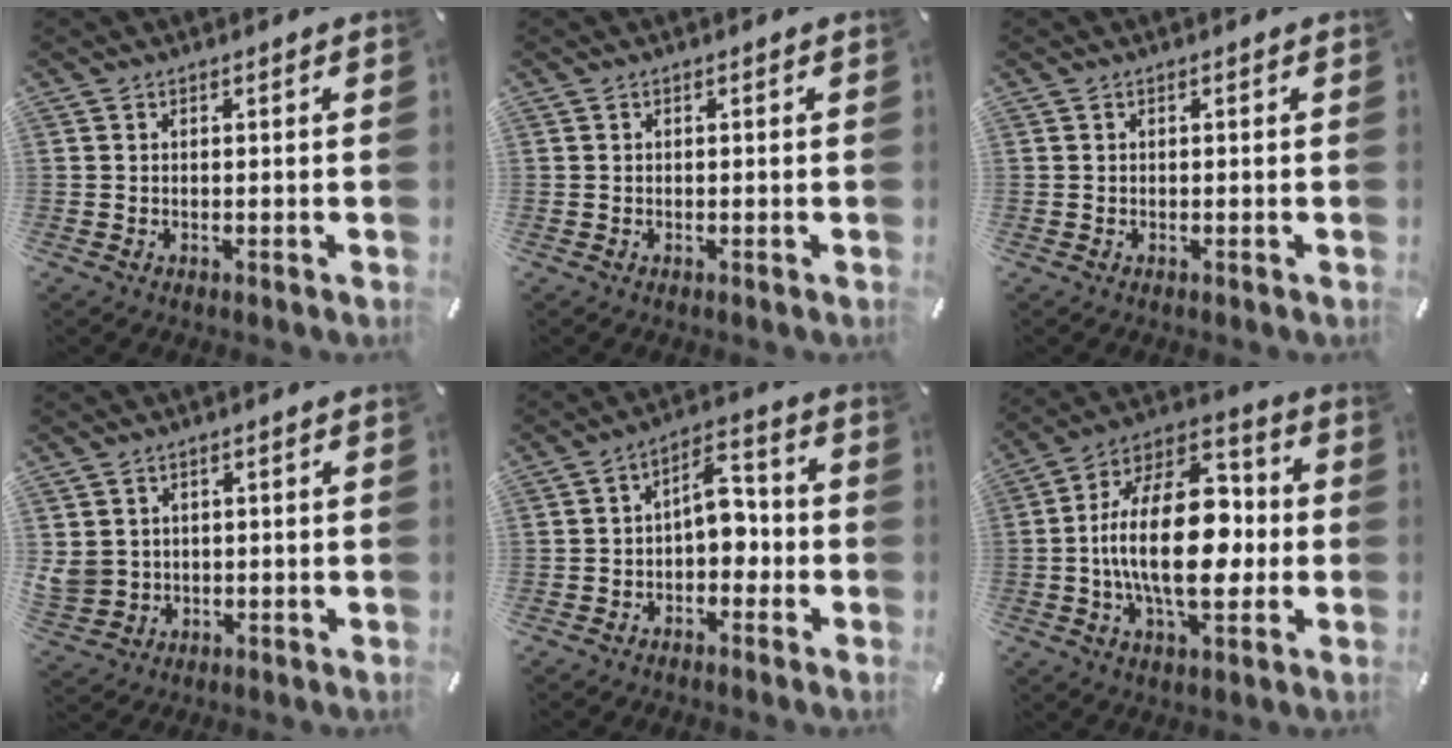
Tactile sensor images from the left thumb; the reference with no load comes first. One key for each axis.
{"total": 0.0}
{"total": 0.0}
{"total": 4.8, "fx": 1.0, "fy": 4.6, "fz": 0.8, "tx": -0.031, "ty": -0.001, "tz": 0.019}
{"total": 7.8, "fx": -1.2, "fy": 5.1, "fz": 5.8, "tx": -0.080, "ty": 0.013, "tz": -0.025}
{"total": 22.7, "fx": -2.2, "fy": 12.4, "fz": 18.8, "tx": -0.343, "ty": -0.006, "tz": -0.043}